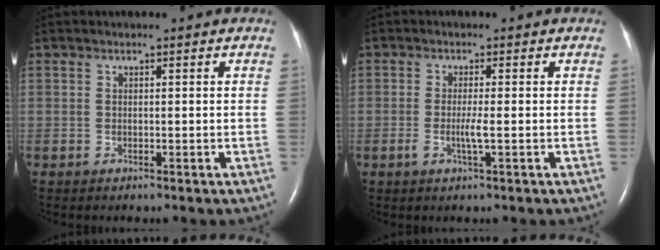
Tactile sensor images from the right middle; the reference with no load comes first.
{"total": 2.4, "force": [-0.6, -0.1, 2.3], "torque": [-0.049, -0.004, -0.011]}